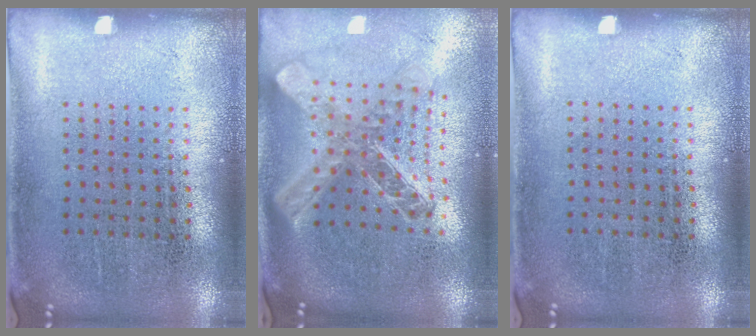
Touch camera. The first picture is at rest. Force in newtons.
{"total": 2.5, "press": 2.0, "slide": 1.6}
{"total": 0.0}